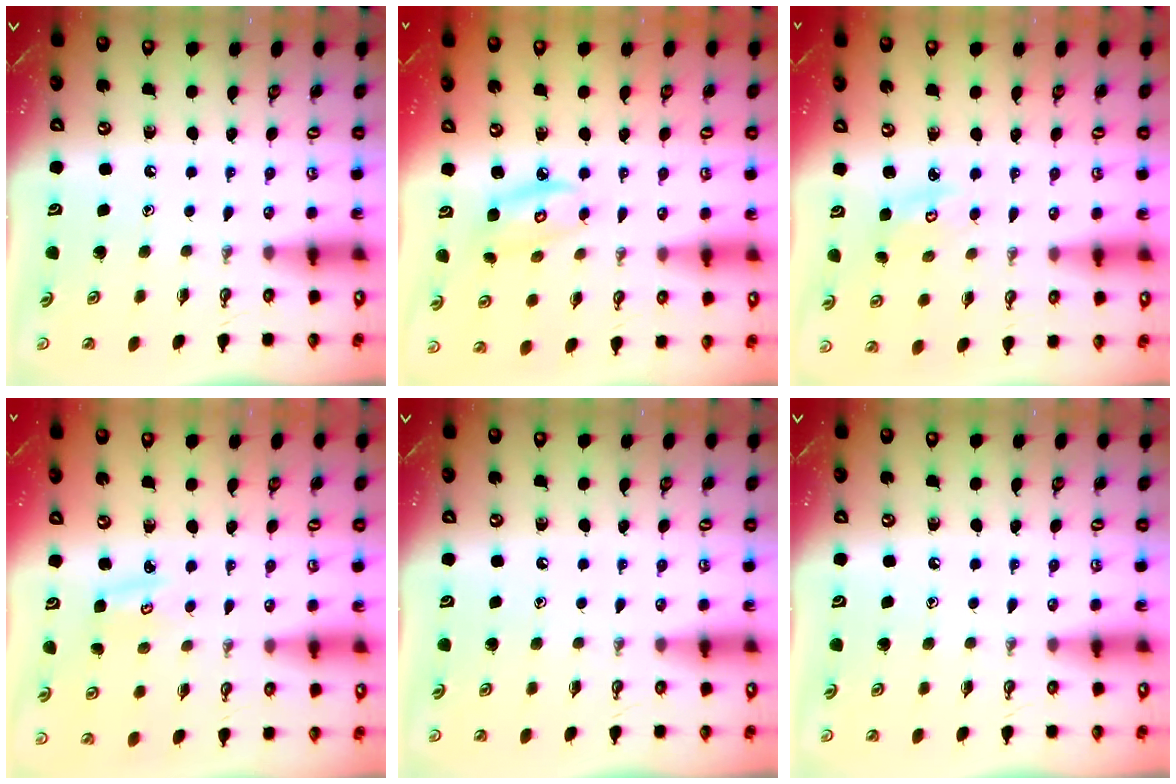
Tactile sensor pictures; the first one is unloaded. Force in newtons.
{"total": 5.6, "press": 5.6, "slide": 0.3}
{"total": 2.9, "press": 2.9, "slide": 0.1}
{"total": 2.9, "press": 2.9, "slide": 0.2}
{"total": 0.0}
{"total": 0.0}